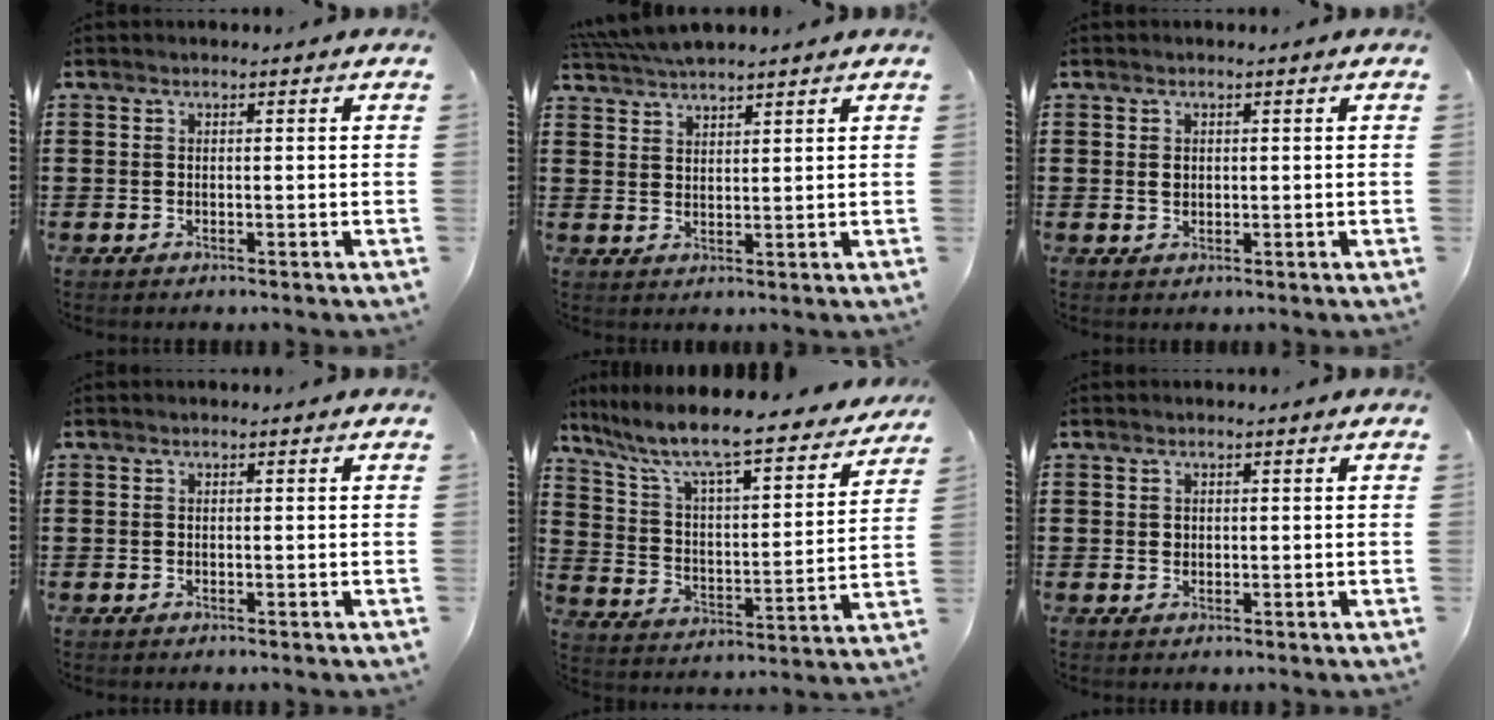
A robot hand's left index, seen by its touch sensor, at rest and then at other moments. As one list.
[{"total": 4.3, "force": [4.2, 0.1, 1.1], "torque": [-0.034, -0.008, 0.079]}, {"total": 1.1, "force": [0.3, 0.8, 0.7], "torque": [-0.017, 0.005, 0.005]}, {"total": 0.0}, {"total": 8.3, "force": [7.1, 0.5, 4.3], "torque": [-0.115, -0.057, 0.113]}, {"total": 0.7, "force": [0.3, 0.6, 0.3], "torque": [-0.007, 0.004, 0.007]}]